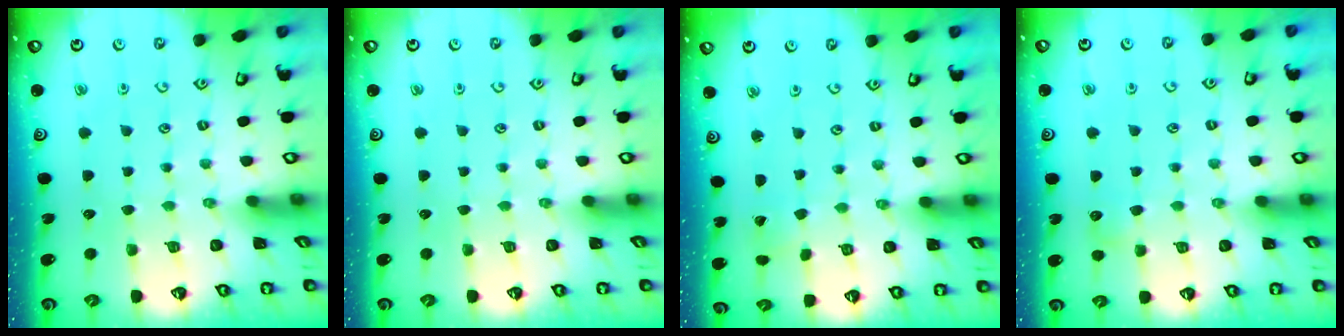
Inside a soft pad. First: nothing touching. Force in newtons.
{"total": 0.0}
{"total": 0.0}
{"total": 5.3, "press": 5.3, "slide": 0.6}